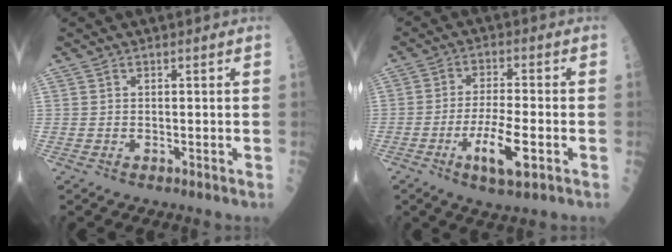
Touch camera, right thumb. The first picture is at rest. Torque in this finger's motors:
{"motor_torque": [-0.03, 0.30, 0.11, -0.16, 0.08]}